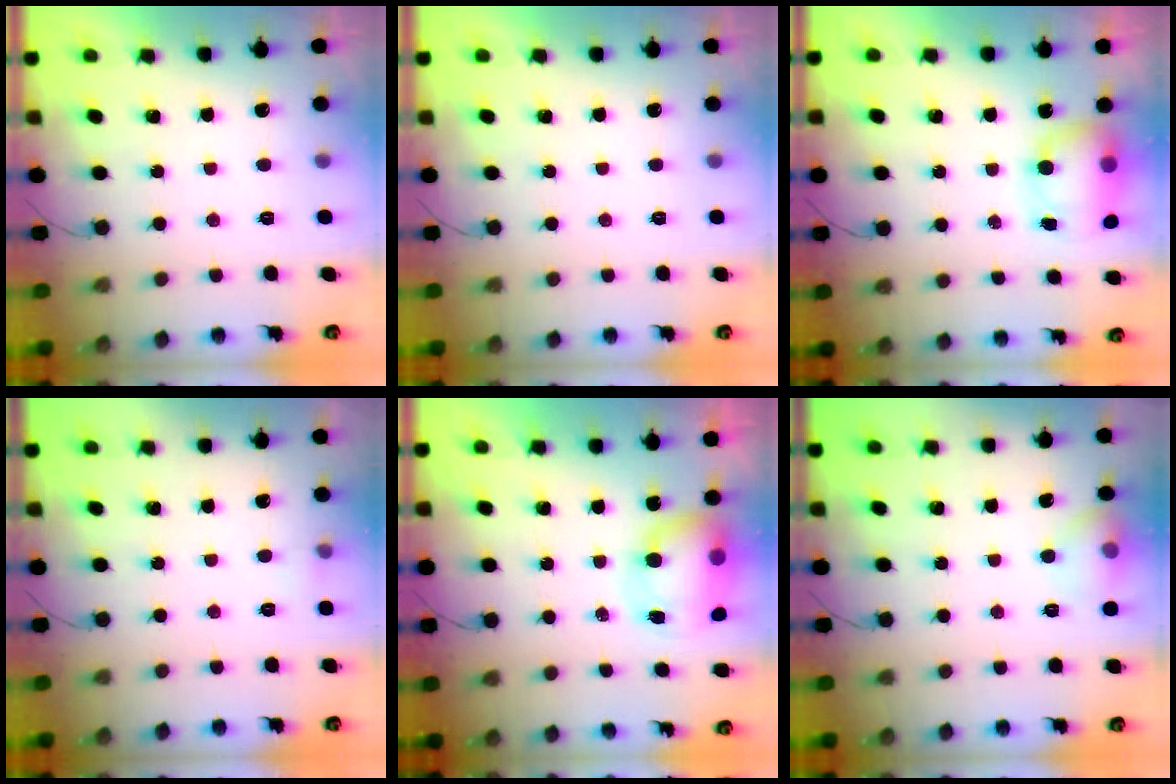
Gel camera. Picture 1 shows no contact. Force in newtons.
{"total": 0.0}
{"total": 7.4, "press": 7.4, "slide": 1.1}
{"total": 2.5, "press": 2.3, "slide": 1.1}
{"total": 9.7, "press": 9.3, "slide": 2.7}
{"total": 9.6, "press": 7.7, "slide": 5.6}